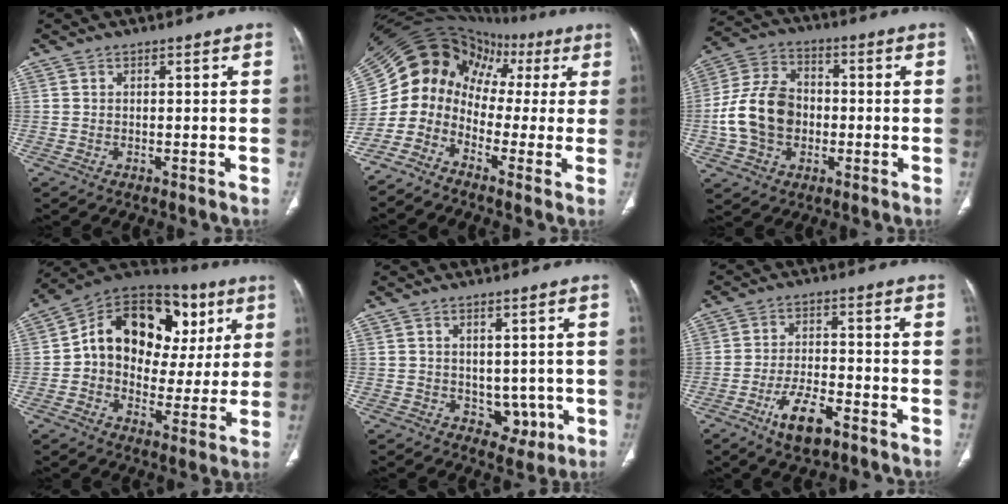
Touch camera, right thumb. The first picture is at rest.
{"total": 14.2, "force": [-1.4, 12.3, 6.9], "torque": [-0.079, 0.100, -0.036]}
{"total": 13.9, "force": [-1.7, 10.4, 9.0], "torque": [-0.157, 0.029, -0.033]}
{"total": 22.0, "force": [5.8, 15.5, 14.5], "torque": [-0.172, 0.033, 0.090]}
{"total": 4.6, "force": [-0.3, 3.5, 3.0], "torque": [-0.014, -0.005, 0.010]}
{"total": 8.4, "force": [-4.8, 3.3, 6.0], "torque": [-0.109, 0.022, -0.079]}